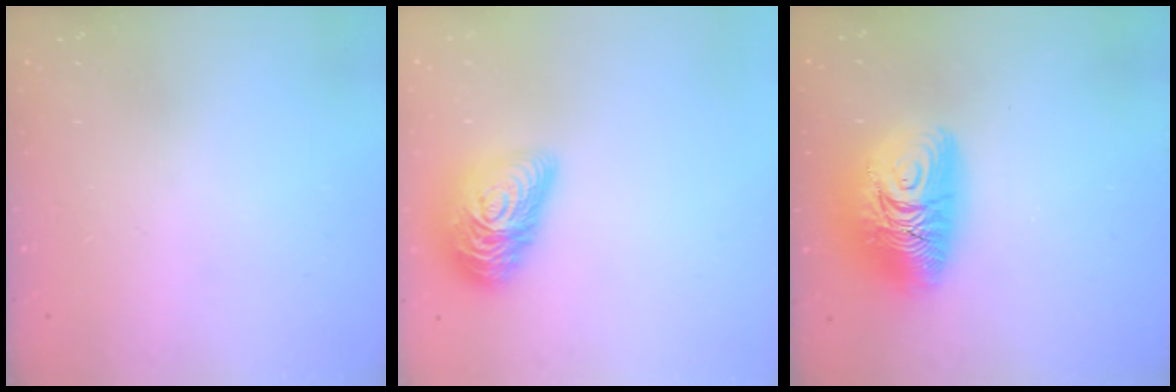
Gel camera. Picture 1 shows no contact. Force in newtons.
{"total": 18.1, "press": 18.0, "slide": 0.9}
{"total": 15.9, "press": 15.9, "slide": 1.3}